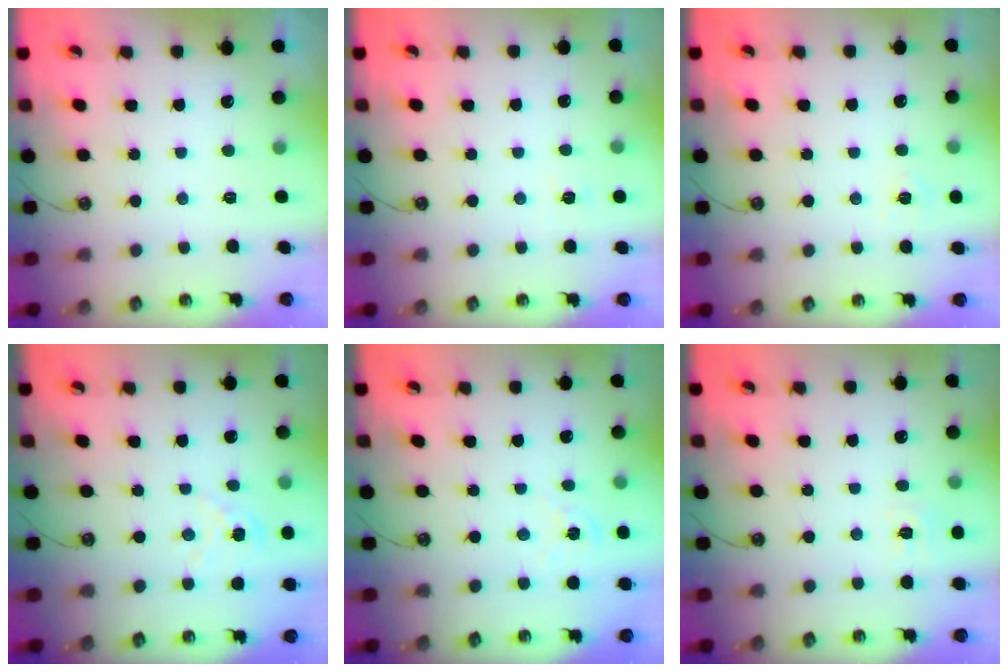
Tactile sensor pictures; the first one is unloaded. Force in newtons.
{"total": 2.2, "press": 2.2, "slide": 0.3}
{"total": 3.7, "press": 3.7, "slide": 0.3}
{"total": 2.1, "press": 2.1, "slide": 0.2}
{"total": 2.2, "press": 2.2, "slide": 0.3}
{"total": 5.6, "press": 5.6, "slide": 0.5}